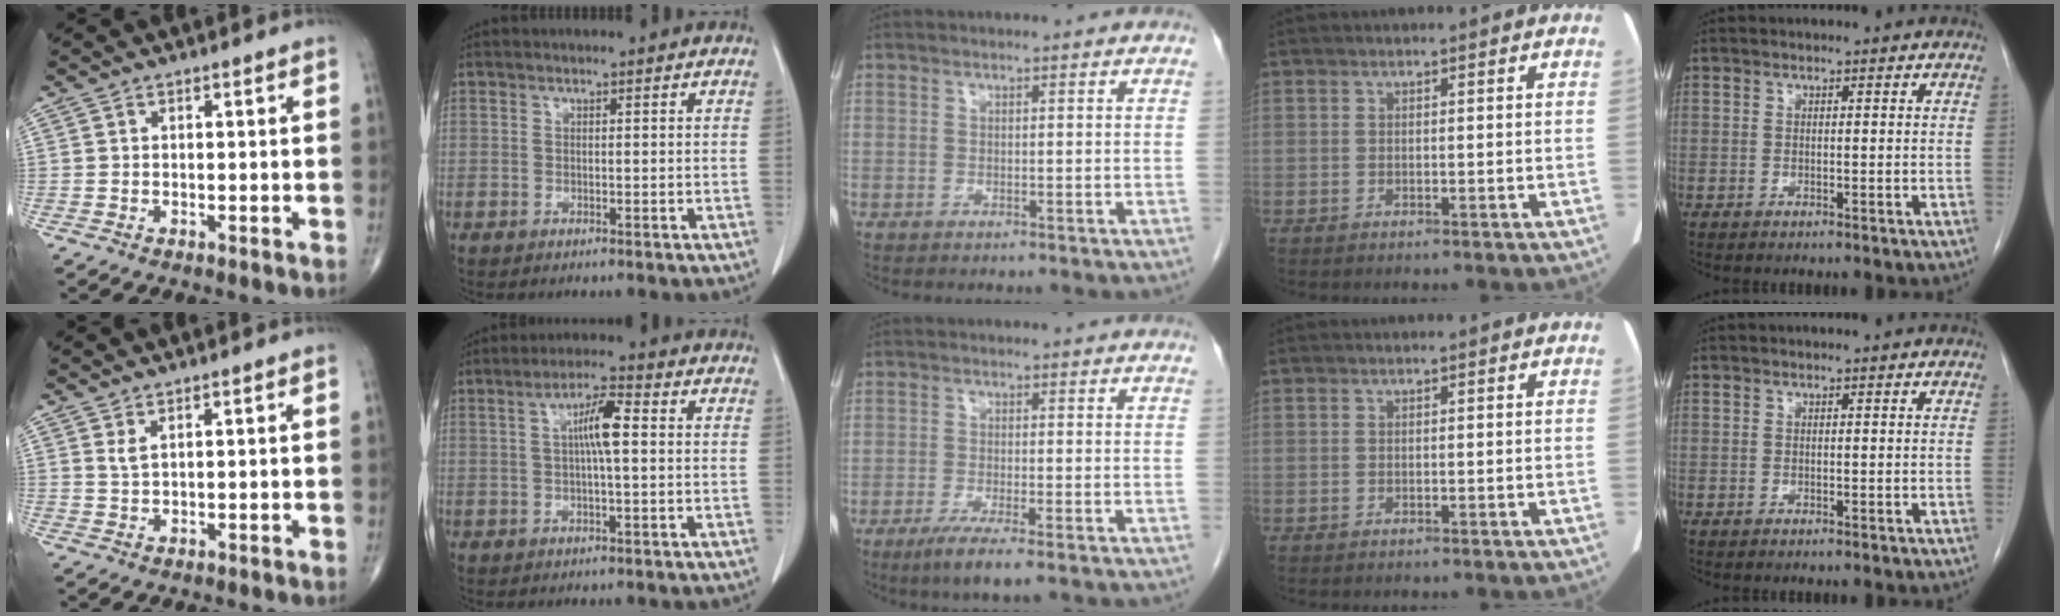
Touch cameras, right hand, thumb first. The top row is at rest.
{"thumb": {"total": 1.5, "force": [0.9, 0.3, 1.1], "torque": [-0.027, -0.003, 0.023]}, "index": {"total": 5.5, "force": [0.7, 0.7, 5.4], "torque": [-0.100, 0.011, 0.009]}, "middle": {"total": 4.8, "force": [-2.9, 0.2, 3.7], "torque": [-0.070, -0.015, -0.053]}}